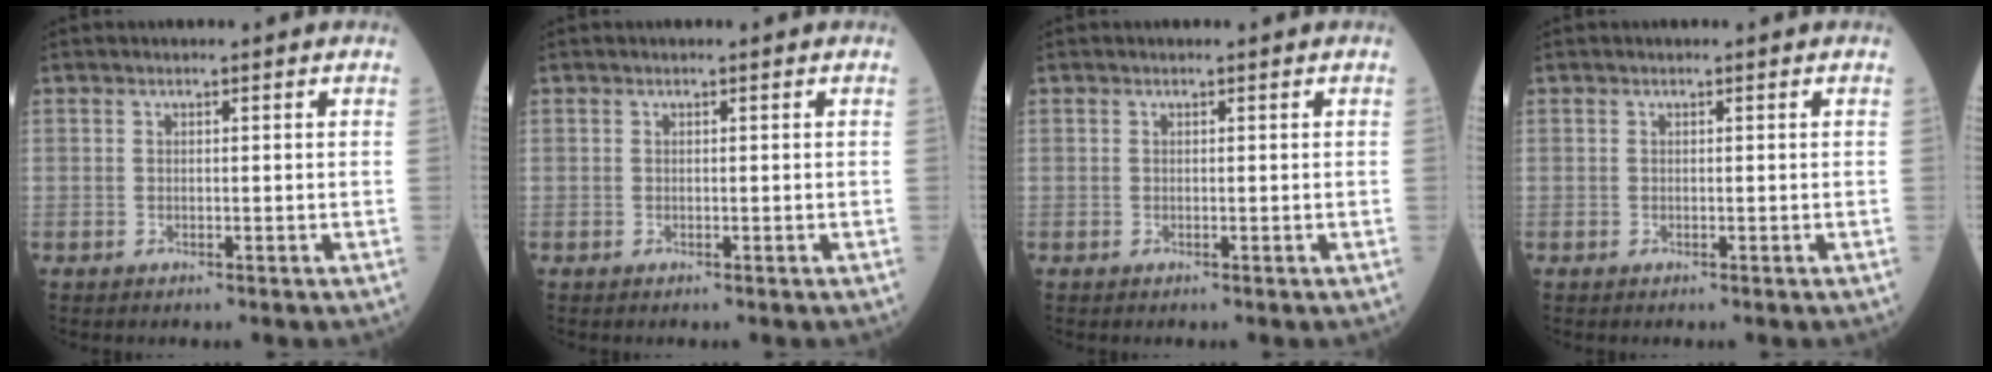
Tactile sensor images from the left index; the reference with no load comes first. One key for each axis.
{"total": 0.0}
{"total": 0.0}
{"total": 0.0}